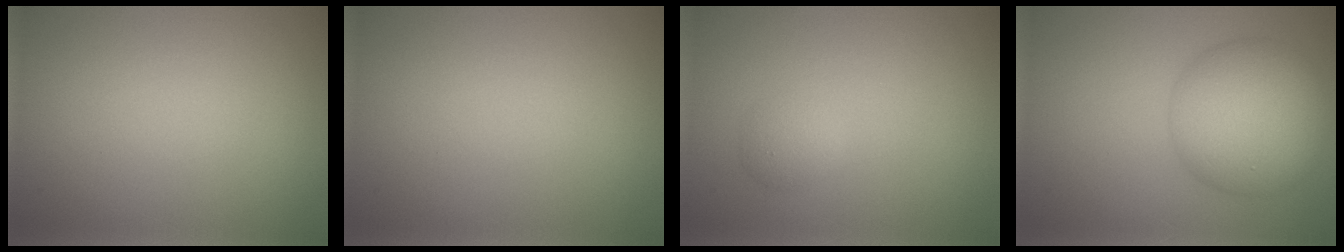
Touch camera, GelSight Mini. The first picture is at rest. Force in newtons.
{"total": 0.0}
{"total": 1.4, "press": 1.4, "slide": 0.1}
{"total": 8.1, "press": 8.1, "slide": 0.2}